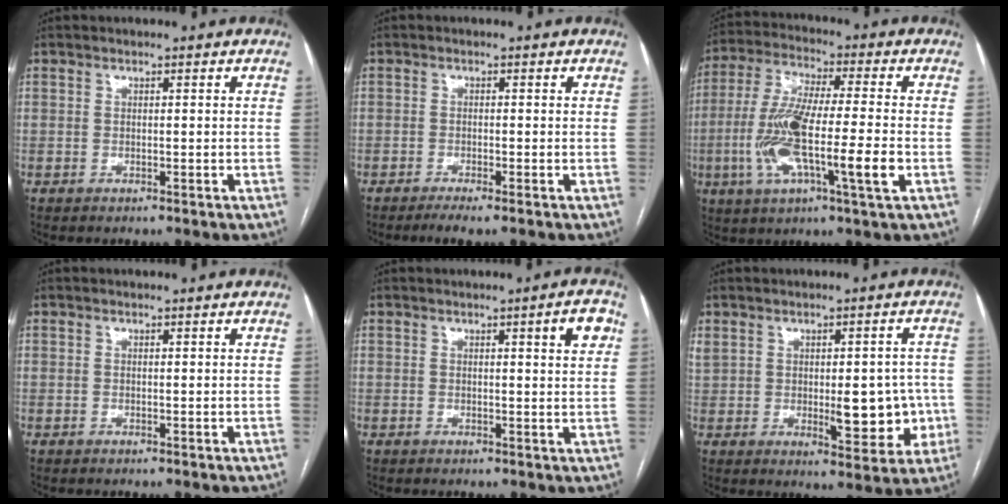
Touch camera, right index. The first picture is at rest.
{"total": 2.6, "force": [-1.8, 0.0, 1.9], "torque": [-0.029, -0.004, -0.032]}
{"total": 15.7, "force": [-3.5, 1.4, 15.2], "torque": [-0.296, -0.007, -0.066]}
{"total": 0.0}
{"total": 3.8, "force": [1.5, 0.3, 3.5], "torque": [-0.041, -0.003, 0.018]}
{"total": 12.1, "force": [-0.2, 6.0, 10.5], "torque": [-0.157, 0.020, 0.023]}